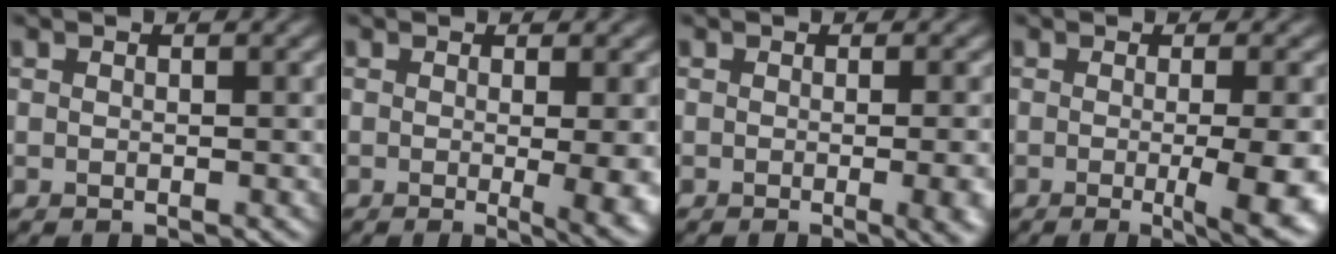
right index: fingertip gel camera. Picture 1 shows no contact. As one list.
[{"total": 5.7, "force": [-0.6, 1.8, 5.4], "torque": [-0.053, -0.011, -0.004]}, {"total": 6.7, "force": [-1.1, 3.0, 5.8], "torque": [-0.029, 0.000, -0.008]}, {"total": 7.5, "force": [-1.3, 2.0, 7.1], "torque": [-0.084, -0.018, -0.011]}]